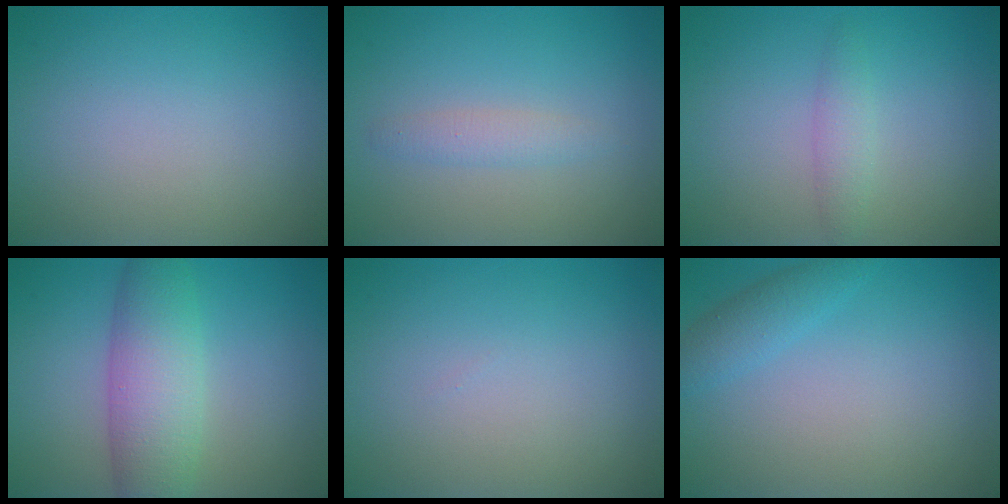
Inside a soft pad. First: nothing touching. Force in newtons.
{"total": 1.5, "press": 1.5, "slide": 0.0}
{"total": 1.5, "press": 1.5, "slide": 0.0}
{"total": 6.0, "press": 6.0, "slide": 0.1}
{"total": 0.0}
{"total": 1.9, "press": 1.9, "slide": 0.1}